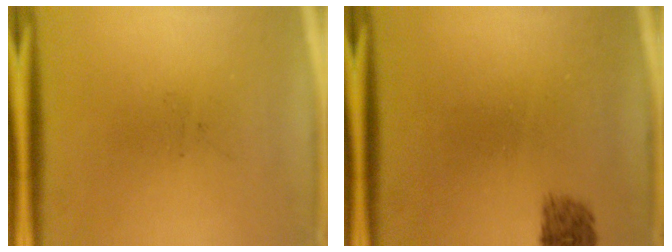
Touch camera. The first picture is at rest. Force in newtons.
{"total": 1.8}